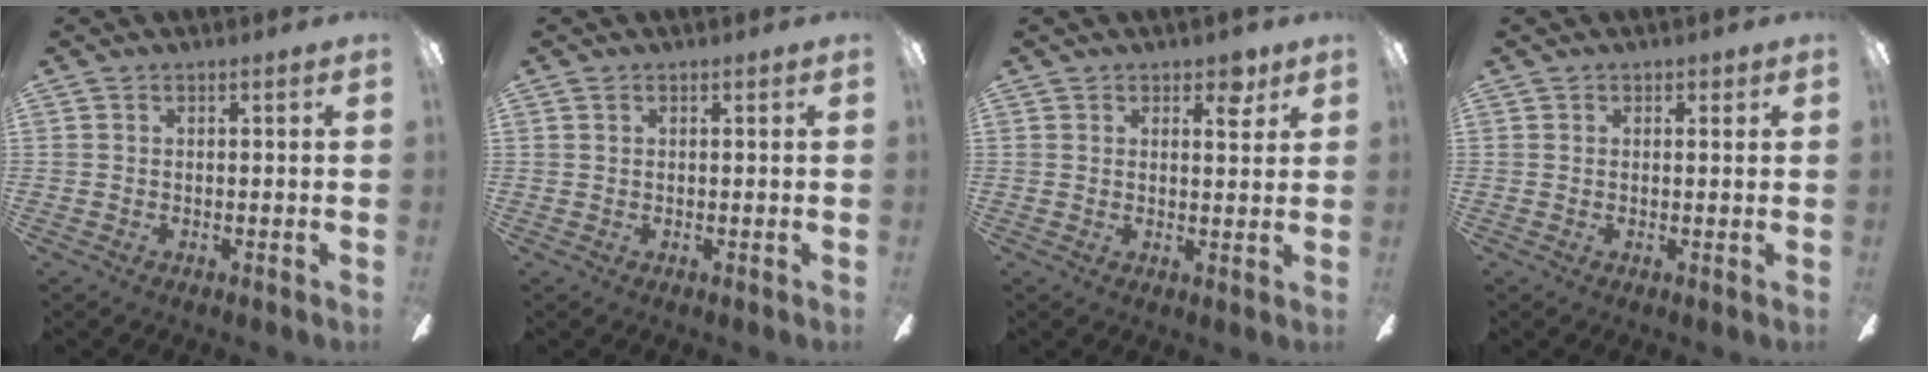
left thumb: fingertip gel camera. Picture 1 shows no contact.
{"total": 0.5, "force": [0.2, 0.4, 0.3], "torque": [-0.007, 0.005, 0.003]}
{"total": 4.6, "force": [3.0, 2.4, 2.5], "torque": [-0.015, -0.009, 0.046]}
{"total": 1.1, "force": [0.7, 0.8, 0.3], "torque": [0.003, 0.000, 0.010]}